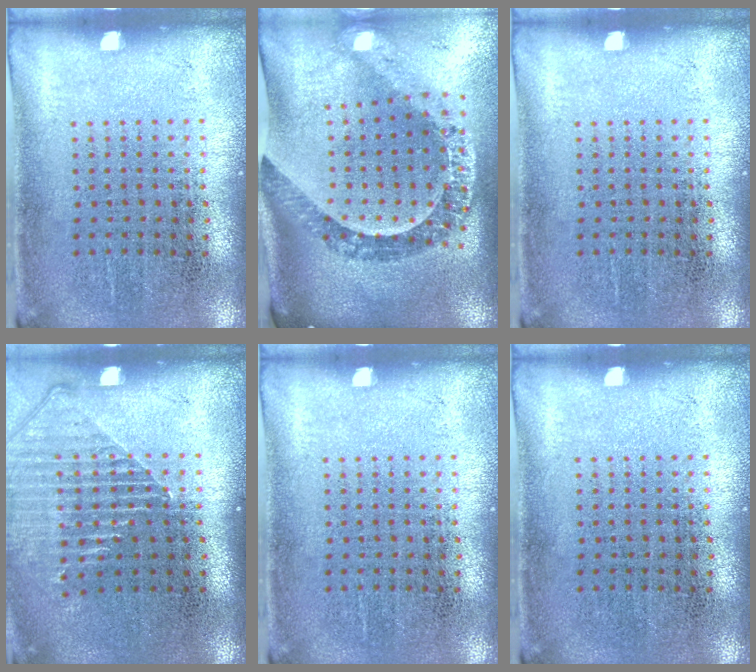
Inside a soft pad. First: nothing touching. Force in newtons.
{"total": 2.0, "press": 1.8, "slide": 0.9}
{"total": 0.0}
{"total": 1.4, "press": 1.3, "slide": 0.5}
{"total": 0.0}
{"total": 0.0}